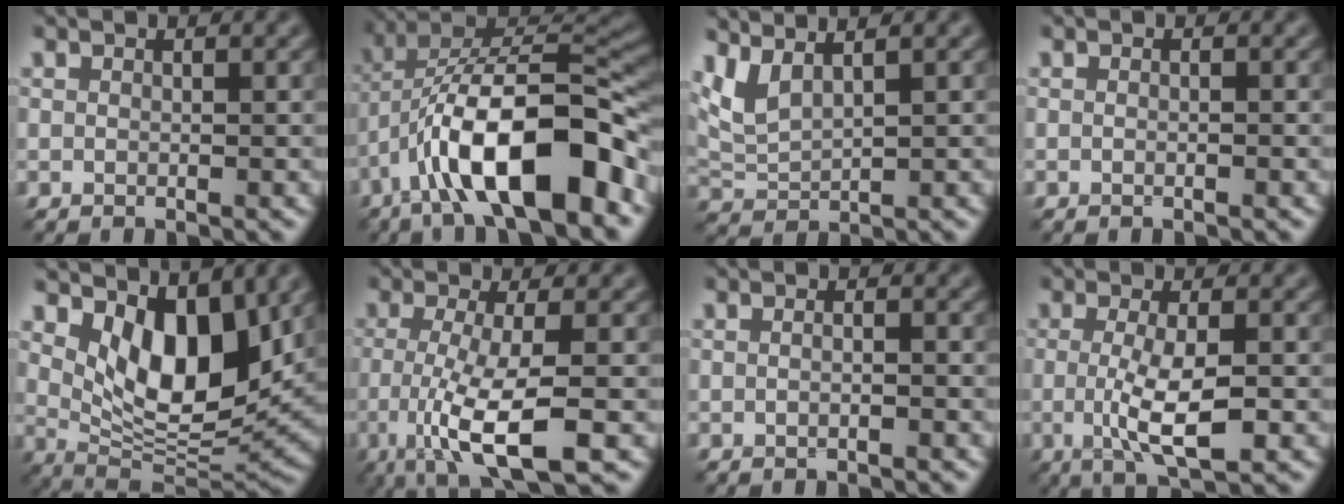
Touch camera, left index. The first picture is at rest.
{"total": 13.1, "force": [-5.5, 4.7, 10.9], "torque": [-0.179, 0.011, -0.094]}
{"total": 3.2, "force": [2.3, 0.8, 2.1], "torque": [-0.059, 0.004, 0.054]}
{"total": 0.9, "force": [0.0, 0.3, 0.8], "torque": [0.001, -0.010, -0.006]}
{"total": 8.1, "force": [3.0, 3.8, 6.5], "torque": [-0.114, -0.025, 0.049]}
{"total": 7.6, "force": [-2.6, 1.6, 6.9], "torque": [-0.125, -0.007, -0.050]}
{"total": 1.5, "force": [0.0, 0.7, 1.3], "torque": [0.005, -0.005, -0.014]}
{"total": 5.2, "force": [-0.7, 1.3, 5.0], "torque": [-0.096, -0.010, -0.011]}